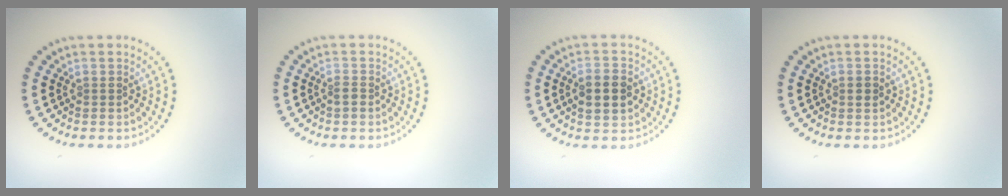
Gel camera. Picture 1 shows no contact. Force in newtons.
{"total": 1.0, "press": 0.8, "slide": 0.5}
{"total": 3.7, "press": 3.7, "slide": 0.2}
{"total": 0.9, "press": 0.9, "slide": 0.1}